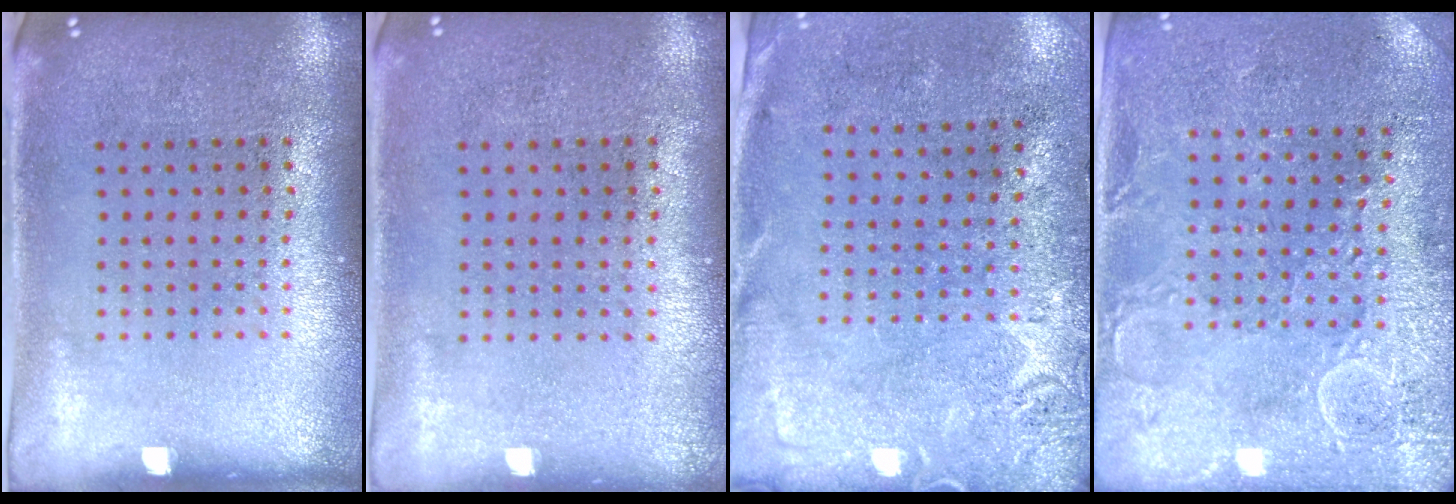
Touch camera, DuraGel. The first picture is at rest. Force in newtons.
{"total": 0.0}
{"total": 2.7, "press": 2.2, "slide": 1.6}
{"total": 2.8, "press": 2.7, "slide": 0.7}